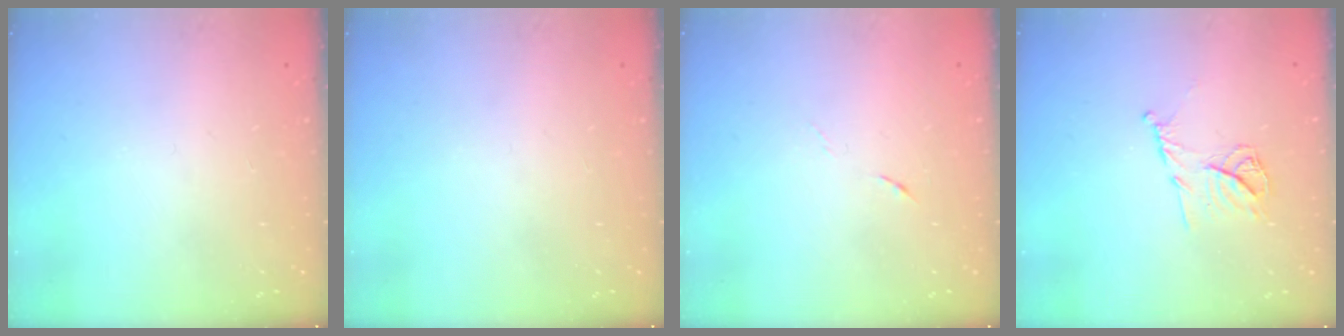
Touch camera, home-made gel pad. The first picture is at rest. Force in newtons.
{"total": 0.0}
{"total": 4.0, "press": 3.8, "slide": 1.2}
{"total": 9.8, "press": 9.8, "slide": 0.6}